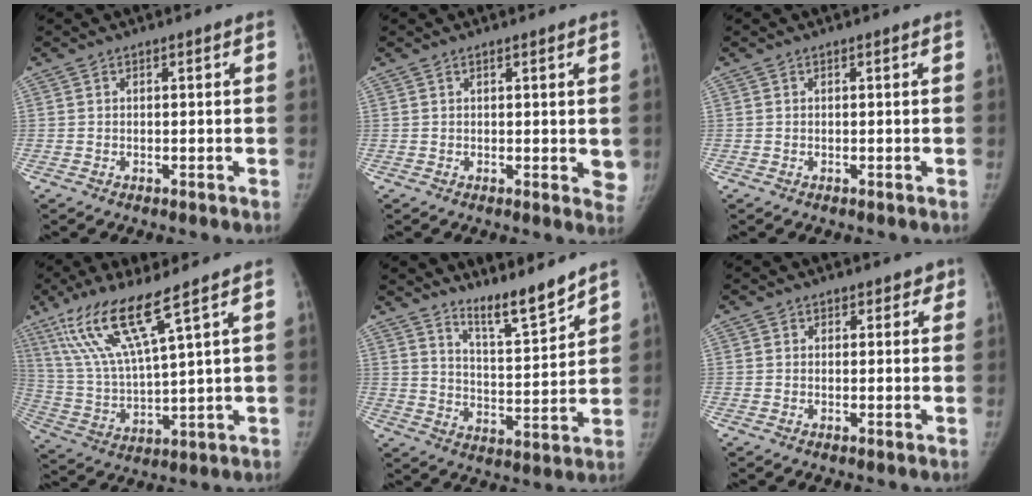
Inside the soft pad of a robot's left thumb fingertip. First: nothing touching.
{"total": 3.4, "force": [0.8, 1.3, 3.0], "torque": [-0.030, -0.011, 0.010]}
{"total": 0.0}
{"total": 14.2, "force": [8.7, 1.2, 11.1], "torque": [-0.241, -0.041, 0.180]}
{"total": 8.7, "force": [7.8, 0.5, 3.9], "torque": [-0.059, -0.073, 0.137]}
{"total": 2.0, "force": [1.0, 1.7, 0.2], "torque": [0.030, -0.002, 0.001]}